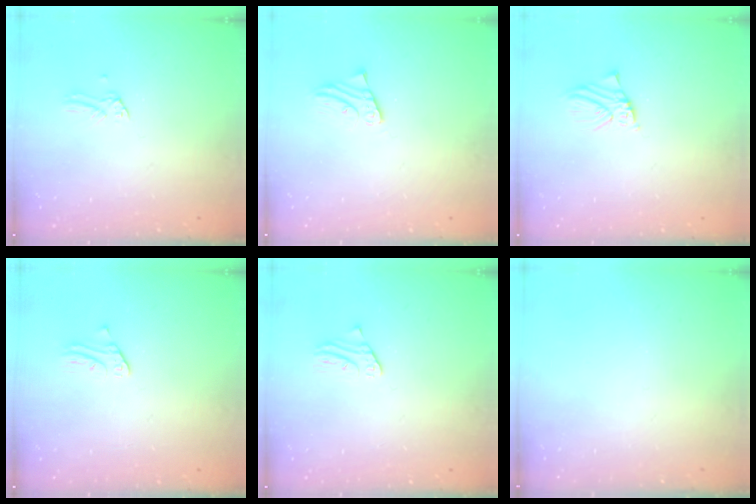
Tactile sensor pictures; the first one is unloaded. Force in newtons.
{"total": 2.1, "press": 2.1, "slide": 0.0}
{"total": 1.6, "press": 1.6, "slide": 0.1}
{"total": 2.2, "press": 2.2, "slide": 0.3}
{"total": 1.2, "press": 1.2, "slide": 0.1}
{"total": 0.0}